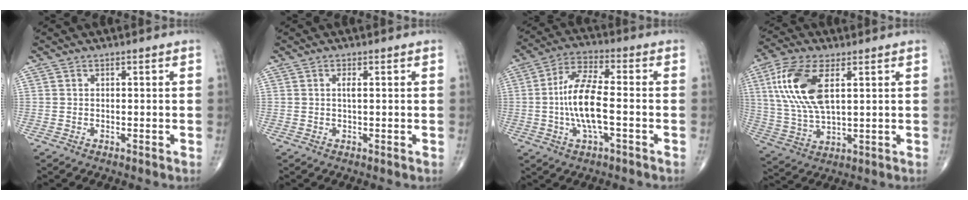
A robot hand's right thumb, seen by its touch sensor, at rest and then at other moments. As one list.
[{"total": 1.1, "force": [0.3, 0.2, 1.1], "torque": [-0.024, 0.000, 0.003]}, {"total": 11.5, "force": [-1.6, 3.8, 10.8], "torque": [-0.218, 0.022, -0.033]}, {"total": 14.6, "force": [4.4, 6.6, 12.3], "torque": [-0.267, -0.005, 0.090]}]